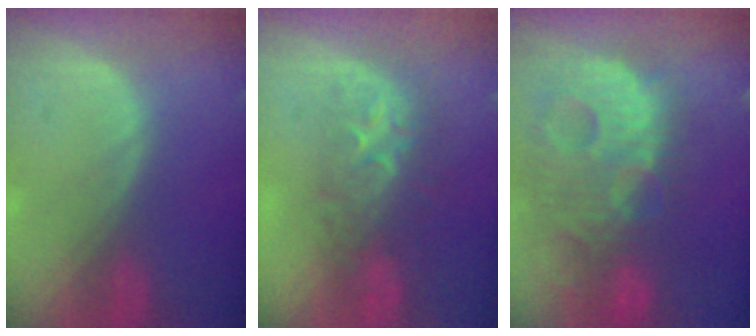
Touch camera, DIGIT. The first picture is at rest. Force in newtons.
{"total": 8.1, "press": 7.7, "slide": 2.5}
{"total": 14.2, "press": 12.3, "slide": 7.2}